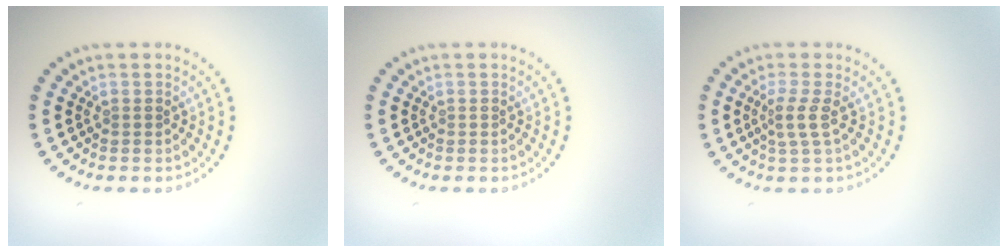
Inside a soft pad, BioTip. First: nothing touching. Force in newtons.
{"total": 0.0}
{"total": 1.9, "press": 1.3, "slide": 1.3}